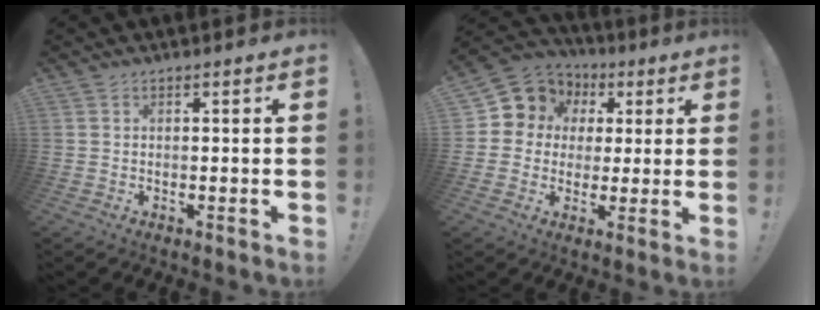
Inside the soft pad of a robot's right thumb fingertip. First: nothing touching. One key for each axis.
{"total": 10.3, "fx": 3.7, "fy": 9.2, "fz": 2.9, "tx": -0.041, "ty": -0.023, "tz": 0.077}